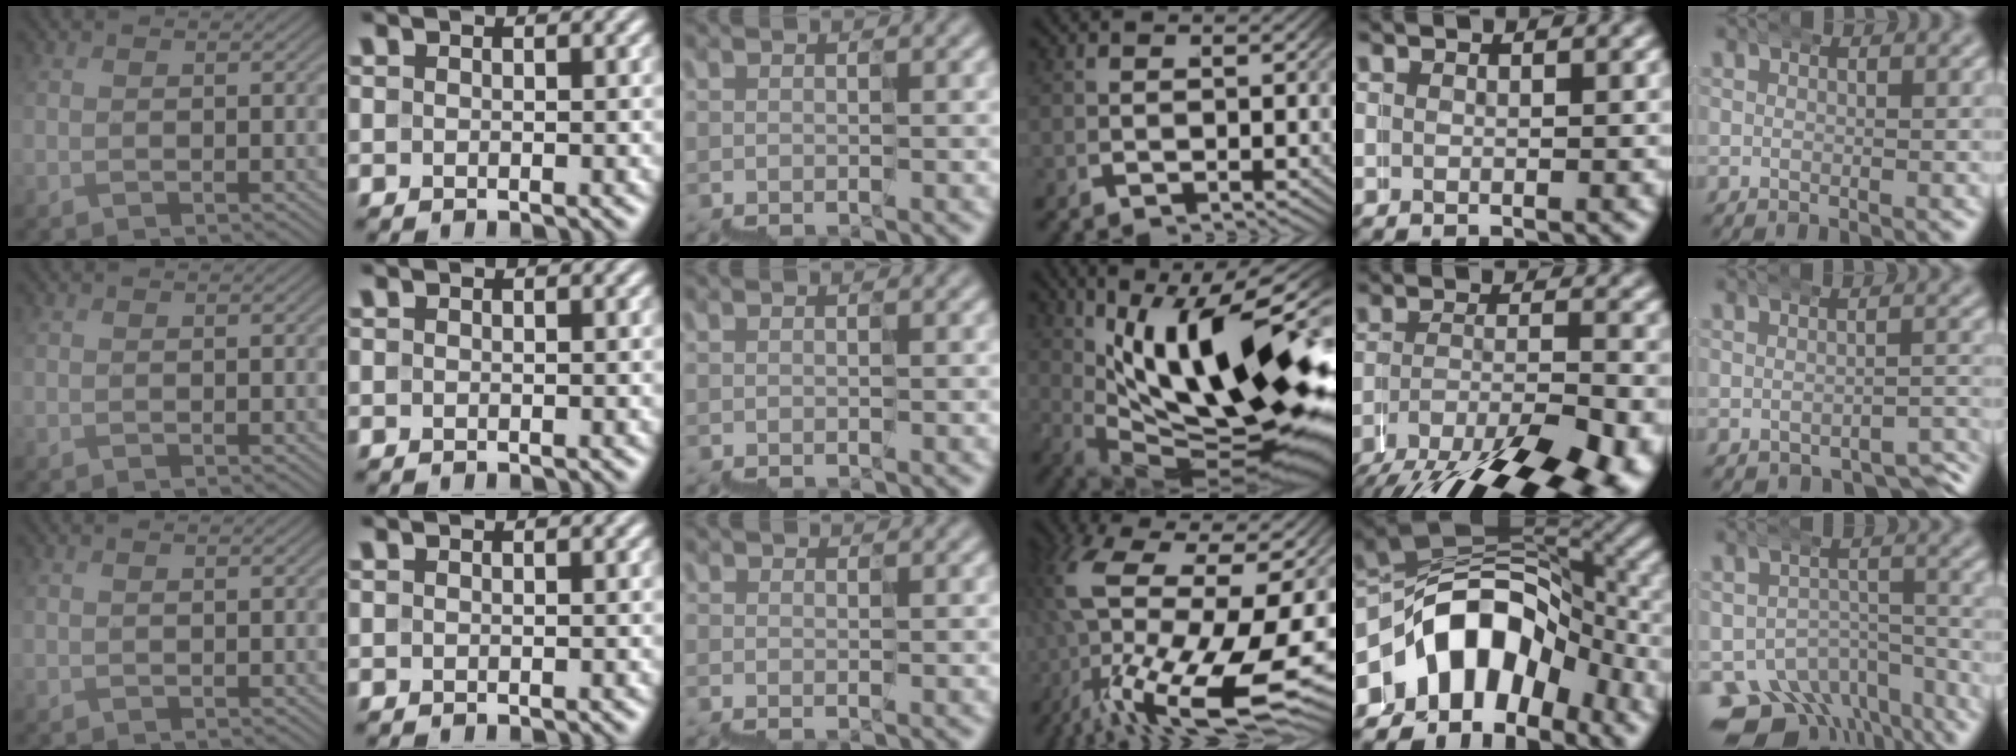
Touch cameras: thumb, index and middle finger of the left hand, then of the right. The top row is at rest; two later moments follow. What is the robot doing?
{"motion": "wrap", "object": "belt"}